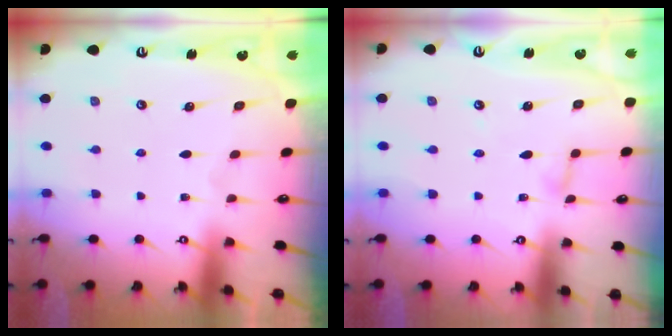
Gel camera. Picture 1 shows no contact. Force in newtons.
{"total": 3.3, "press": 3.3, "slide": 0.3}